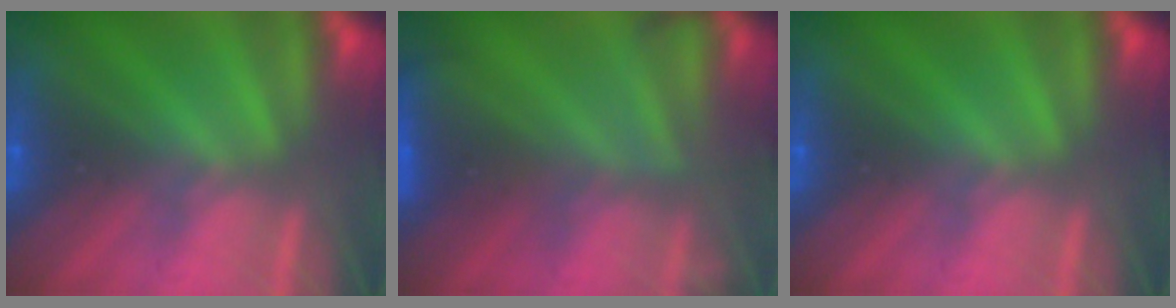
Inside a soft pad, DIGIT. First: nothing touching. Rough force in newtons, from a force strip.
{"total": 6.1}
{"total": 0.0}